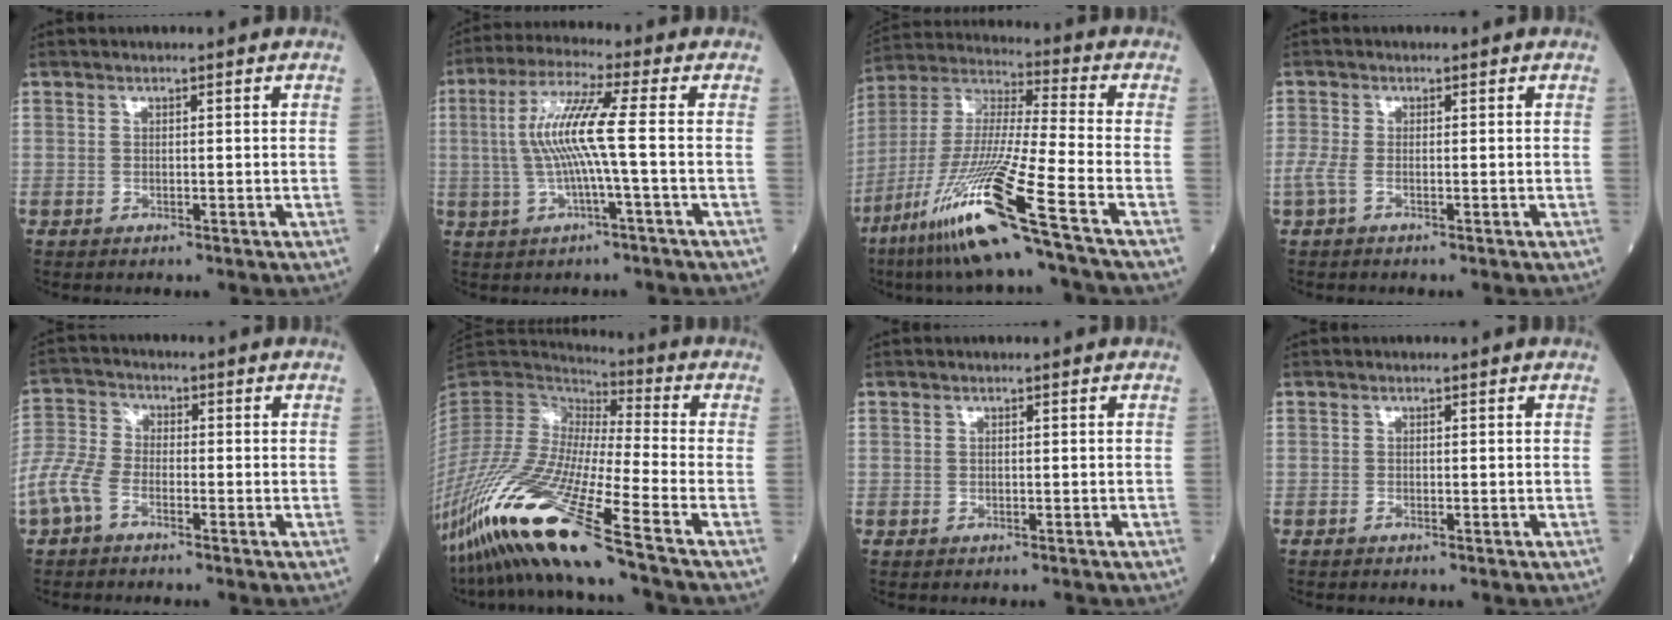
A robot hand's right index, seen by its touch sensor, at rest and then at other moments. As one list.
[{"total": 9.1, "force": [-0.1, -0.5, 9.1], "torque": [-0.184, 0.015, -0.005]}, {"total": 19.1, "force": [-10.5, -1.4, 15.9], "torque": [-0.350, -0.048, -0.204]}, {"total": 1.9, "force": [-0.9, 0.6, 1.6], "torque": [-0.043, -0.003, -0.022]}, {"total": 6.2, "force": [-3.3, 3.2, 4.2], "torque": [-0.111, 0.002, -0.077]}, {"total": 20.6, "force": [-13.1, -0.2, 15.9], "torque": [-0.361, -0.055, -0.255]}, {"total": 0.0}, {"total": 0.0}]